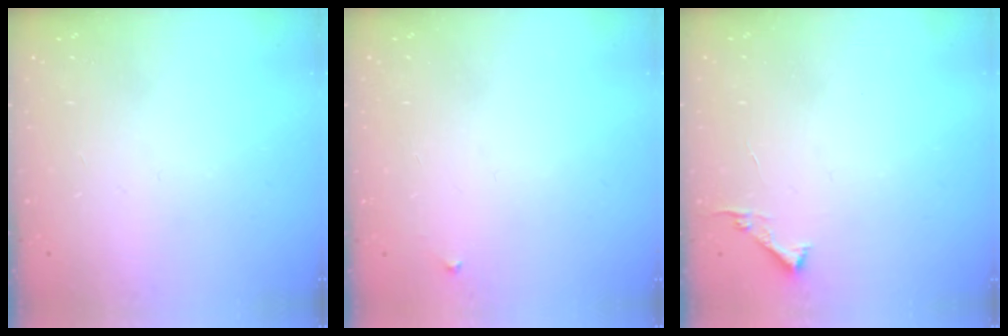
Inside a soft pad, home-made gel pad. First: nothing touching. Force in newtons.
{"total": 3.3, "press": 3.3, "slide": 0.5}
{"total": 3.4, "press": 3.4, "slide": 0.4}